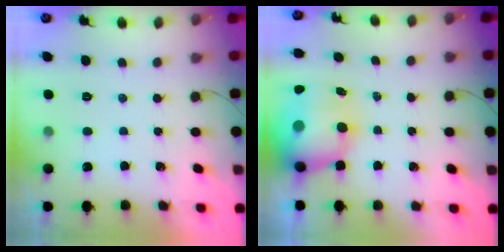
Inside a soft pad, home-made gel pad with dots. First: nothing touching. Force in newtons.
{"total": 14.1, "press": 13.6, "slide": 3.6}